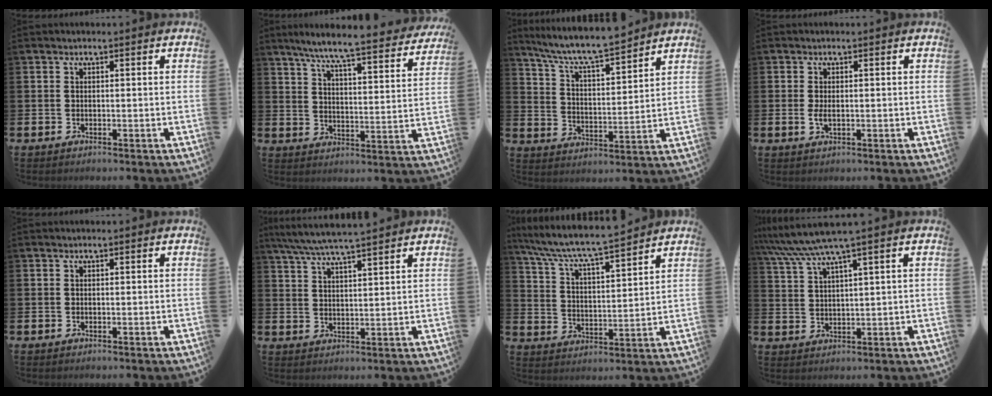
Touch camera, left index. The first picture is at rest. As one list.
[{"total": 7.6, "force": [6.8, 0.0, 3.2], "torque": [-0.080, -0.051, 0.113]}, {"total": 7.7, "force": [7.3, 0.5, 2.3], "torque": [-0.073, -0.056, 0.126]}, {"total": 1.6, "force": [0.0, 0.7, 1.5], "torque": [-0.020, -0.001, -0.003]}, {"total": 0.0}, {"total": 6.0, "force": [5.6, 0.0, 2.2], "torque": [-0.057, -0.023, 0.100]}, {"total": 7.0, "force": [6.6, 0.2, 2.3], "torque": [-0.071, -0.053, 0.109]}, {"total": 5.9, "force": [4.6, 0.1, 3.8], "torque": [-0.088, -0.012, 0.078]}]